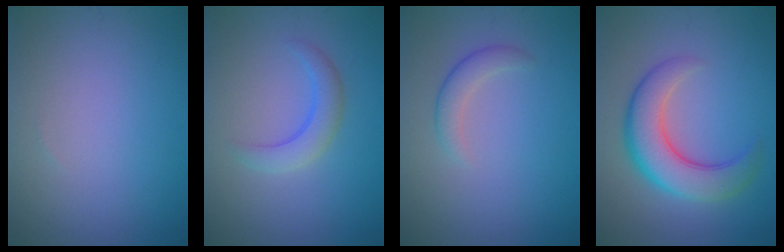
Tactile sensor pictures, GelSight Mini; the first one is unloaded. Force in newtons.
{"total": 2.6, "press": 2.6, "slide": 0.2}
{"total": 1.8, "press": 1.8, "slide": 0.1}
{"total": 6.6, "press": 6.5, "slide": 0.5}